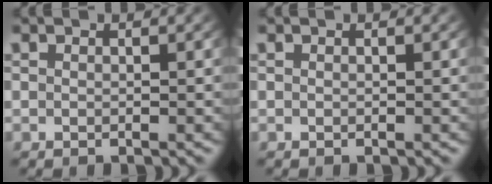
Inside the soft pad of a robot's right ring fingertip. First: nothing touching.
{"total": 0.0}